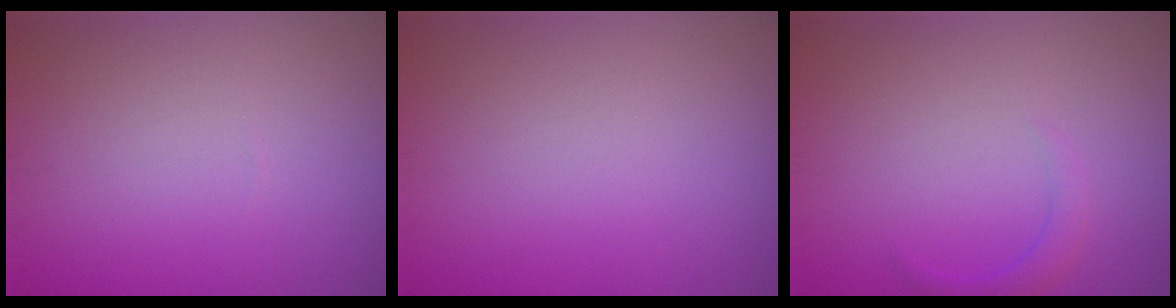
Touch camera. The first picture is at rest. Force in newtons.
{"total": 0.0}
{"total": 1.3, "press": 1.3, "slide": 0.1}